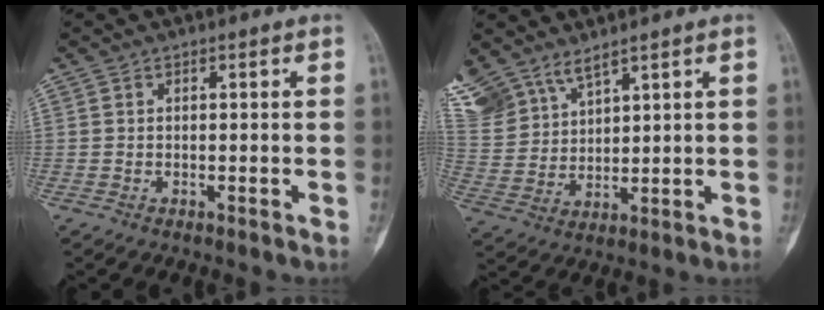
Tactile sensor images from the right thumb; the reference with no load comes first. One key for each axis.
{"total": 12.3, "fx": 9.3, "fy": 6.1, "fz": 5.2, "tx": -0.106, "ty": -0.021, "tz": 0.201}